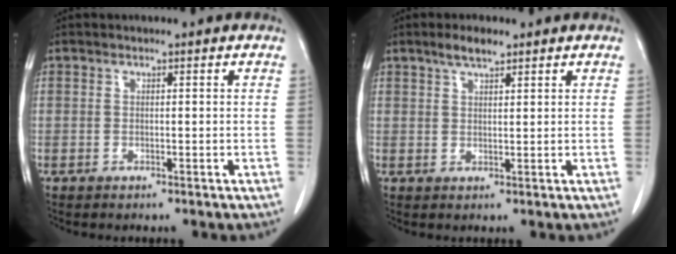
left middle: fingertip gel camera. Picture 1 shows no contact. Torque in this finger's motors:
{"motor_torque": [0.51, -0.43, 0.01, 0.02]}